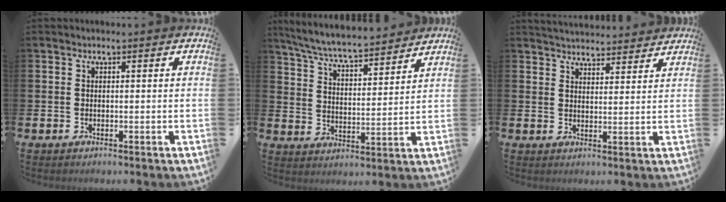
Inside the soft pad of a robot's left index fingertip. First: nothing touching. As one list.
[{"total": 6.7, "force": [6.4, 0.6, 1.8], "torque": [-0.067, -0.047, 0.112]}, {"total": 4.3, "force": [4.2, 0.4, -0.1], "torque": [-0.008, -0.025, 0.077]}]